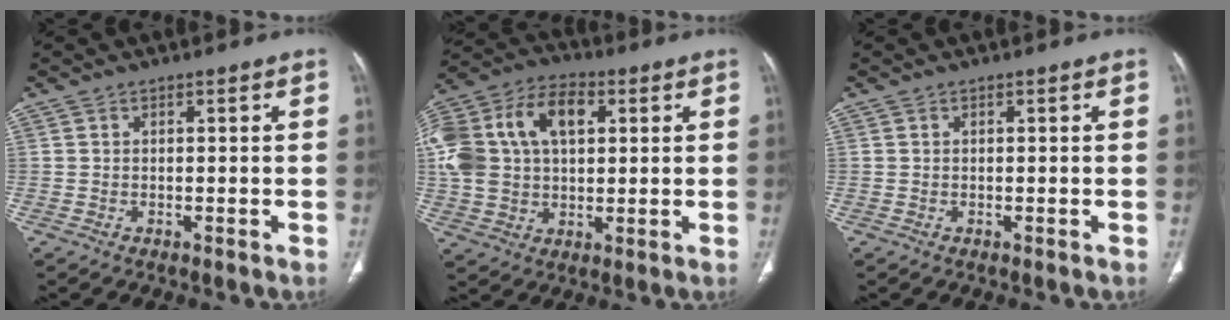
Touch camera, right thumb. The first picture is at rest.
{"total": 24.9, "force": [6.3, 16.5, 17.6], "torque": [-0.392, 0.051, 0.116]}
{"total": 0.0}